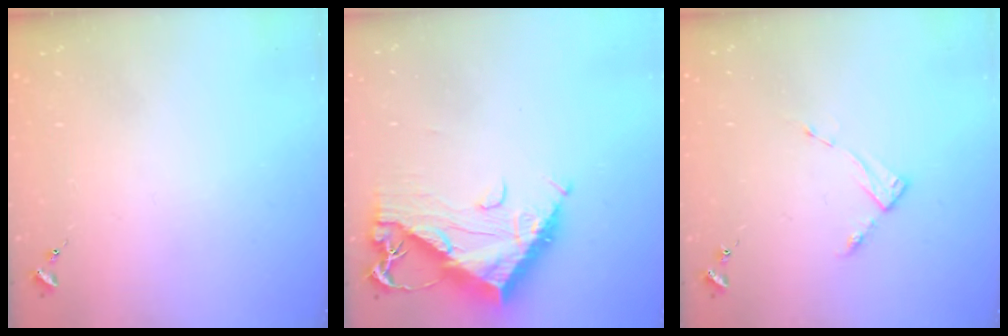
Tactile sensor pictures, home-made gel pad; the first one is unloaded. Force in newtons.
{"total": 13.6, "press": 13.6, "slide": 1.1}
{"total": 2.8, "press": 2.8, "slide": 0.4}